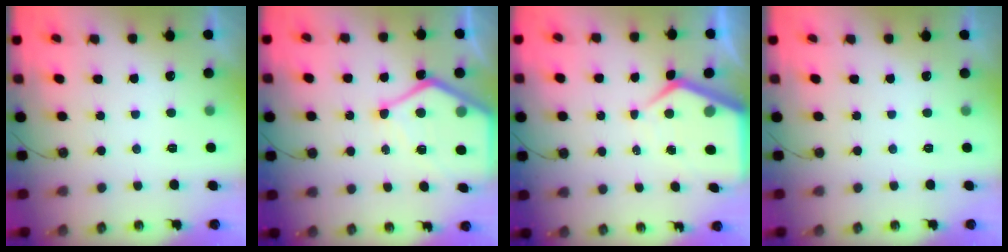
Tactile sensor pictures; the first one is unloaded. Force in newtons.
{"total": 13.3, "press": 13.3, "slide": 0.7}
{"total": 7.4, "press": 7.3, "slide": 0.6}
{"total": 0.0}